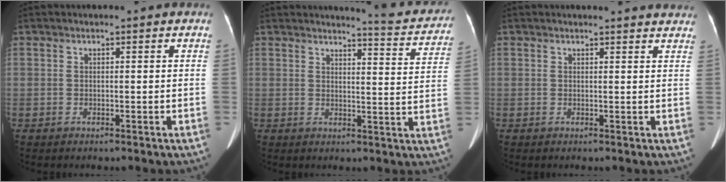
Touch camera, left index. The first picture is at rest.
{"total": 9.2, "force": [9.1, 0.3, 1.6], "torque": [-0.016, -0.038, 0.091]}
{"total": 7.7, "force": [7.4, 0.8, 1.7], "torque": [-0.007, 0.001, 0.061]}